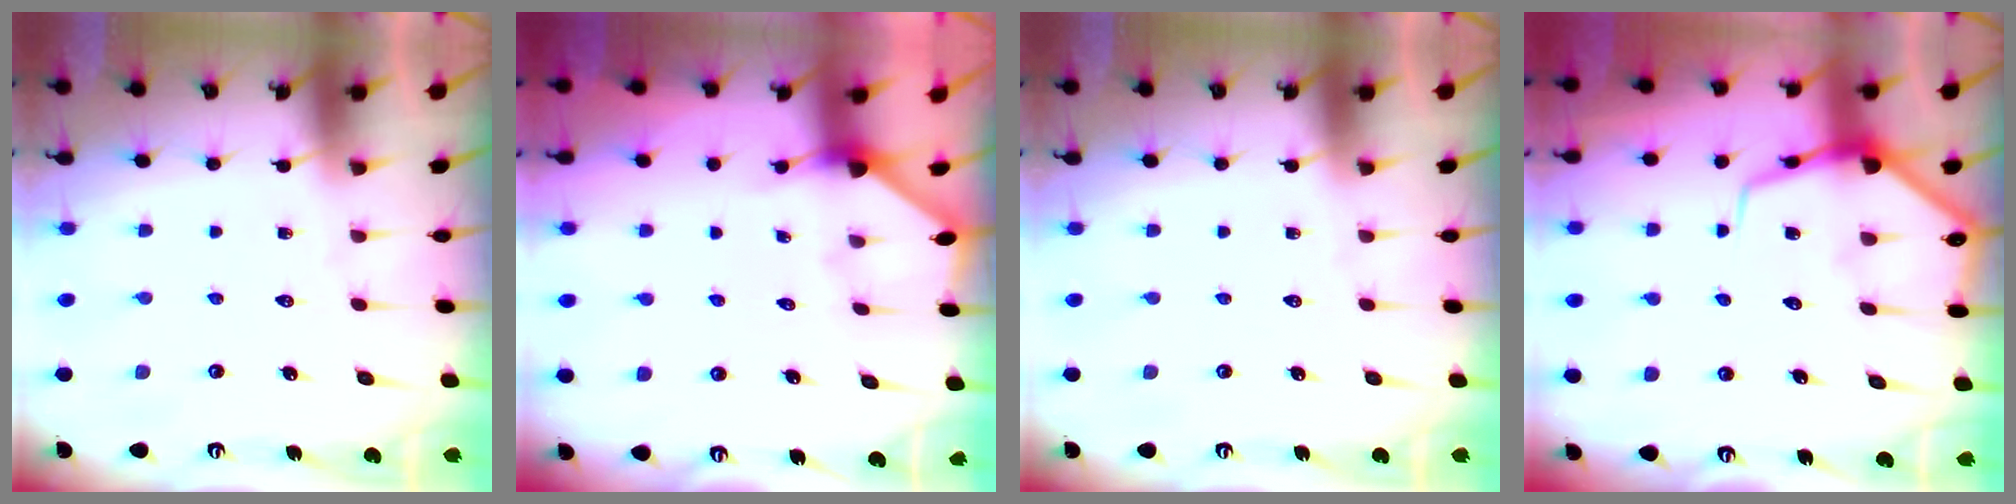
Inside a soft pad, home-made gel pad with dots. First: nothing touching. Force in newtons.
{"total": 2.6, "press": 2.6, "slide": 0.4}
{"total": 0.0}
{"total": 9.5, "press": 9.5, "slide": 0.9}